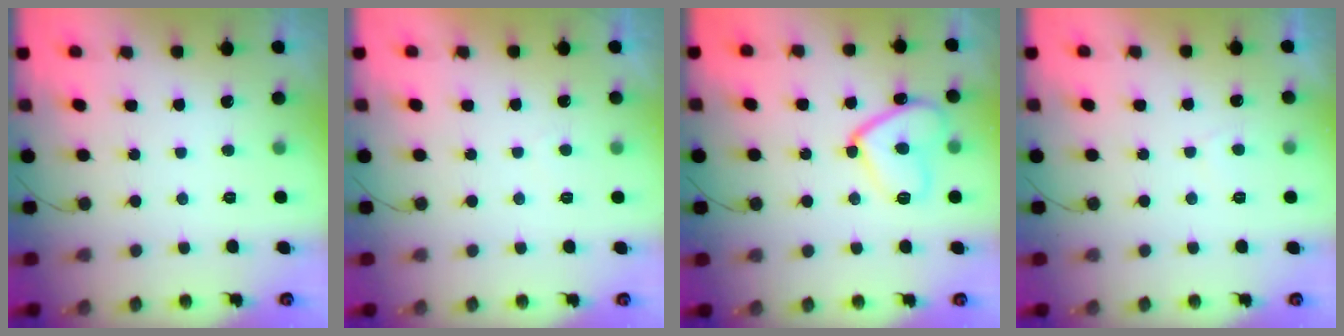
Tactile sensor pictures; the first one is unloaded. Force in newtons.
{"total": 1.0, "press": 0.8, "slide": 0.5}
{"total": 12.2, "press": 12.2, "slide": 1.3}
{"total": 0.8, "press": 0.6, "slide": 0.5}